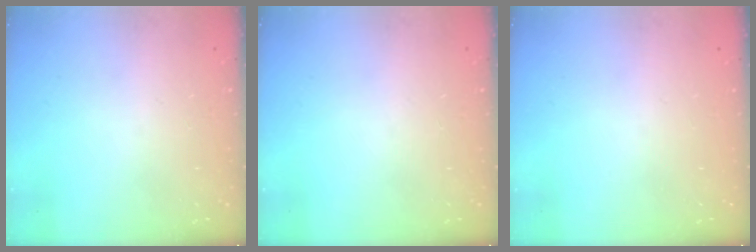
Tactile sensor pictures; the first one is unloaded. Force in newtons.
{"total": 0.0}
{"total": 0.0}